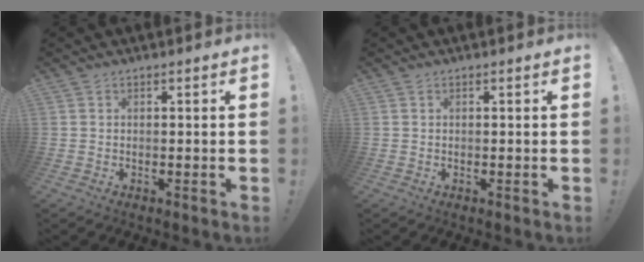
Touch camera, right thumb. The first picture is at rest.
{"total": 0.0}